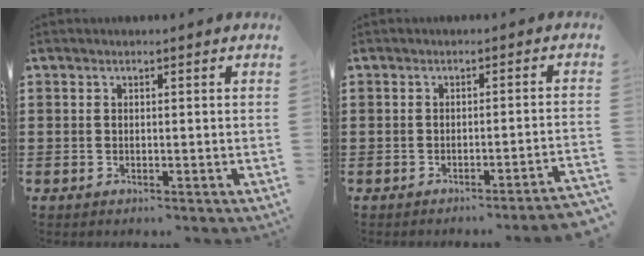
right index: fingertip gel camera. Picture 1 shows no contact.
{"total": 2.0, "force": [-1.7, -0.4, 0.9], "torque": [-0.016, -0.004, -0.036]}